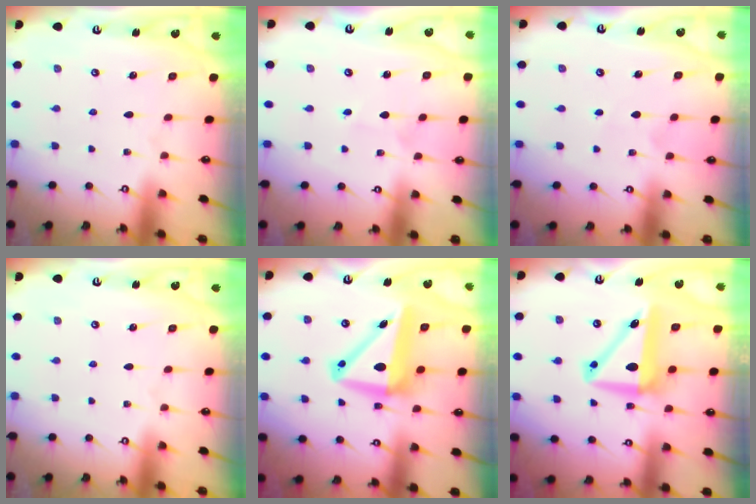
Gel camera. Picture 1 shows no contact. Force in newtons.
{"total": 1.9, "press": 1.9, "slide": 0.2}
{"total": 3.4, "press": 3.4, "slide": 0.3}
{"total": 0.0}
{"total": 11.3, "press": 10.9, "slide": 2.9}
{"total": 10.4, "press": 10.1, "slide": 2.4}